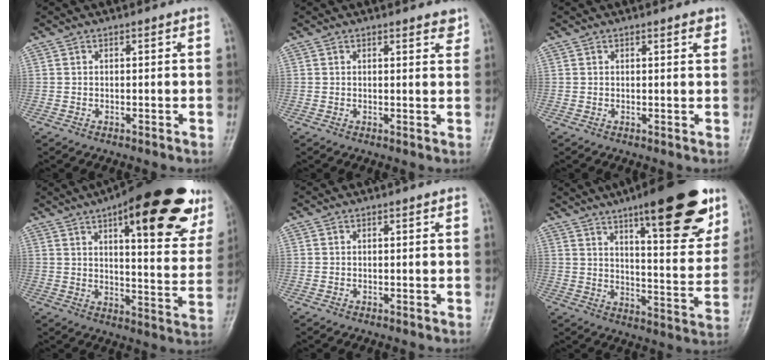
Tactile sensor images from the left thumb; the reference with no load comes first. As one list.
[{"total": 2.9, "force": [2.2, 0.9, 1.6], "torque": [-0.006, -0.010, 0.025]}, {"total": 1.9, "force": [1.3, 0.5, 1.3], "torque": [-0.015, -0.006, 0.015]}, {"total": 27.5, "force": [15.2, 9.0, 21.1], "torque": [-0.250, -0.038, 0.203]}, {"total": 0.0}, {"total": 22.7, "force": [13.6, 6.2, 17.1], "torque": [-0.205, -0.055, 0.196]}]